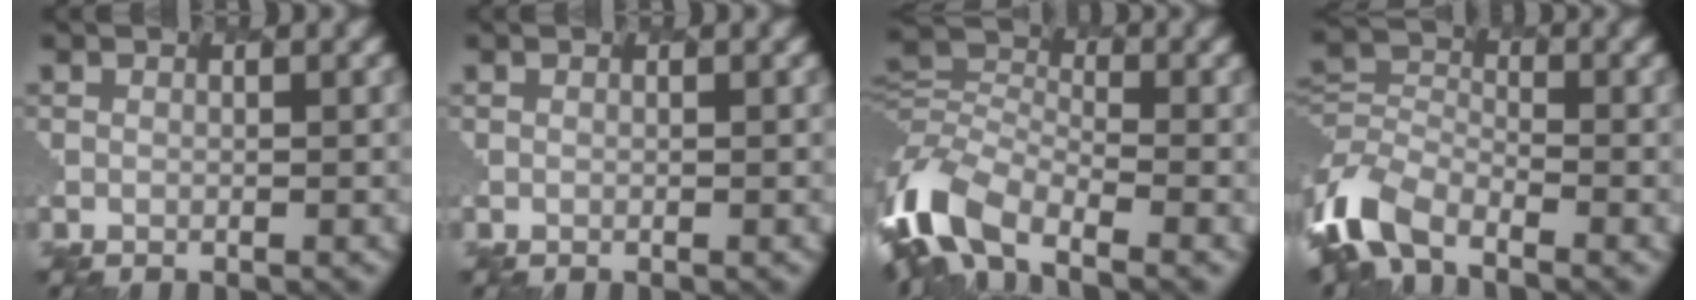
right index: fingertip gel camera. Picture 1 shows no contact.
{"total": 0.0}
{"total": 8.6, "force": [-5.6, 4.3, 4.8], "torque": [-0.112, 0.001, -0.123]}
{"total": 5.9, "force": [-4.8, 2.7, 2.0], "torque": [-0.060, 0.002, -0.108]}